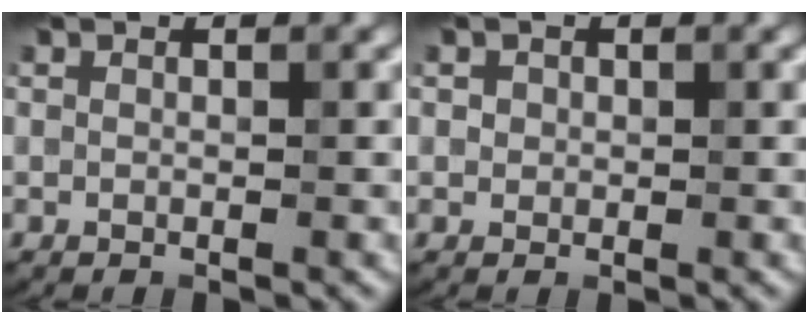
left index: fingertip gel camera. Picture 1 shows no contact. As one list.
[{"total": 0.9, "force": [0.3, 0.9, 0.1], "torque": [0.004, 0.004, -0.003]}]